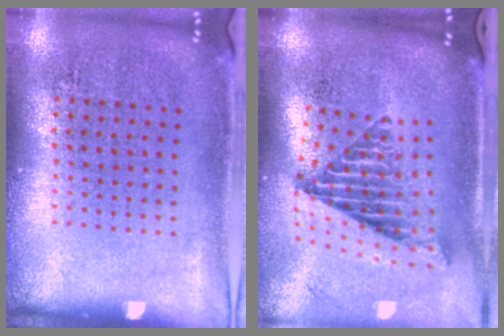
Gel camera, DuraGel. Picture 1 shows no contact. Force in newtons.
{"total": 2.5, "press": 1.6, "slide": 1.9}